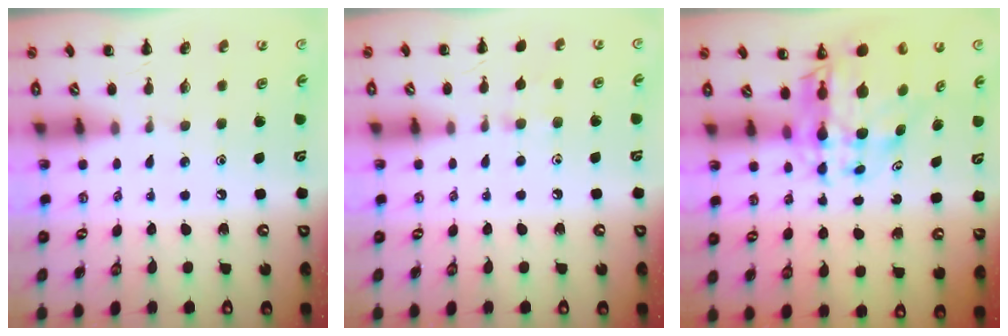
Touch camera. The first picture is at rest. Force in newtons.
{"total": 6.1, "press": 5.8, "slide": 1.9}
{"total": 10.4, "press": 9.8, "slide": 3.5}